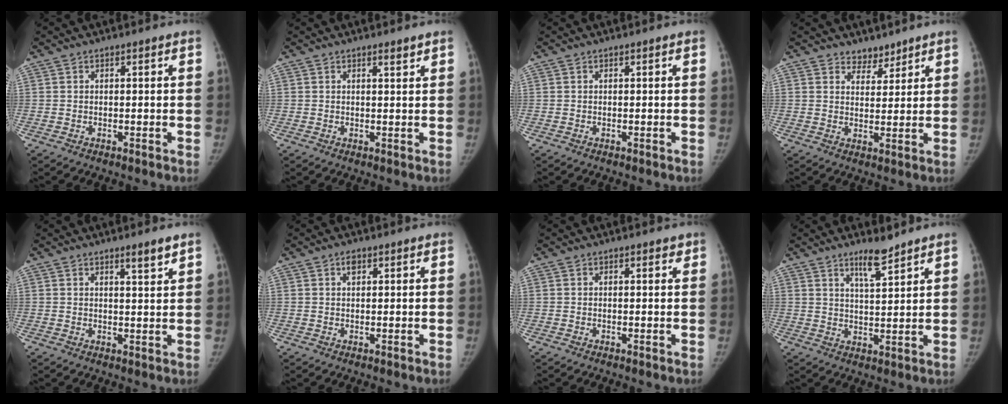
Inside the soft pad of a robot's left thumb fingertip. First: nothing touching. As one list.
[{"total": 1.3, "force": [1.1, 0.2, 0.8], "torque": [-0.010, -0.009, 0.018]}, {"total": 0.0}, {"total": 3.5, "force": [3.0, 1.9, 0.2], "torque": [0.023, -0.022, 0.045]}, {"total": 3.2, "force": [2.4, 0.2, 2.1], "torque": [-0.028, -0.020, 0.038]}, {"total": 1.5, "force": [0.8, 0.9, 1.0], "torque": [-0.011, 0.000, 0.011]}, {"total": 1.0, "force": [0.7, 0.5, 0.5], "torque": [-0.003, -0.003, 0.007]}, {"total": 5.4, "force": [4.2, 0.7, 3.2], "torque": [-0.047, -0.036, 0.072]}]